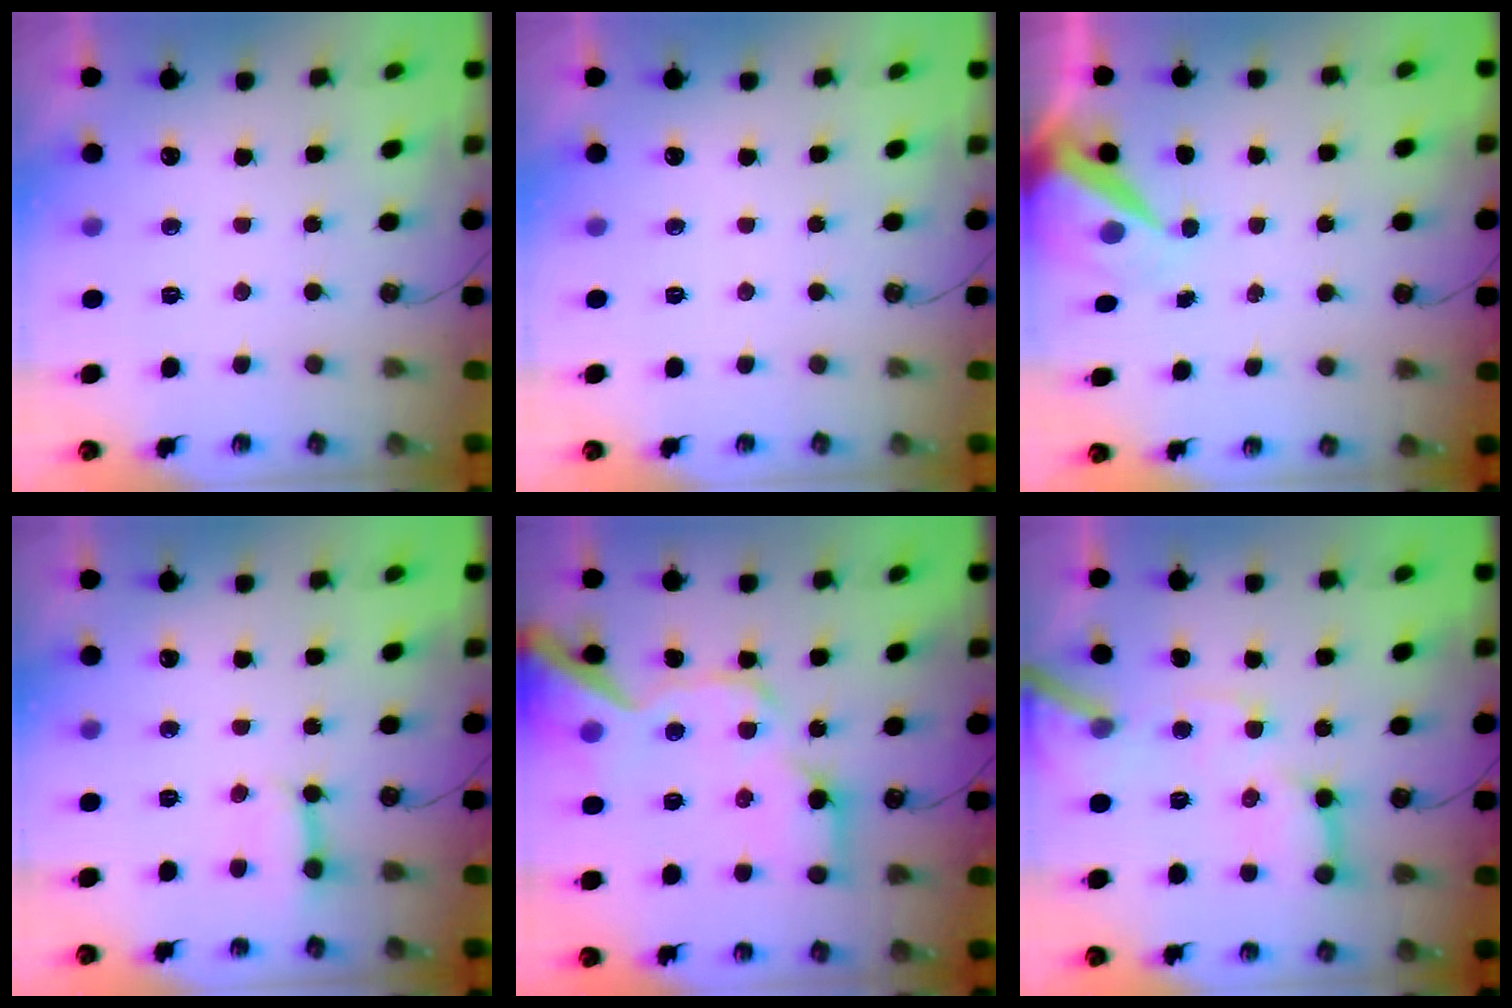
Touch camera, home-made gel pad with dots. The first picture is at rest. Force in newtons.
{"total": 0.0}
{"total": 8.6, "press": 8.5, "slide": 1.1}
{"total": 3.0, "press": 2.9, "slide": 0.4}
{"total": 20.6, "press": 20.4, "slide": 2.7}
{"total": 14.4, "press": 14.3, "slide": 1.7}